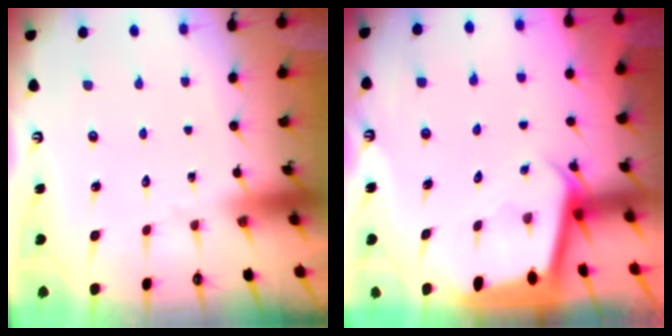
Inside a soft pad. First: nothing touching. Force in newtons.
{"total": 2.1, "press": 2.1, "slide": 0.1}